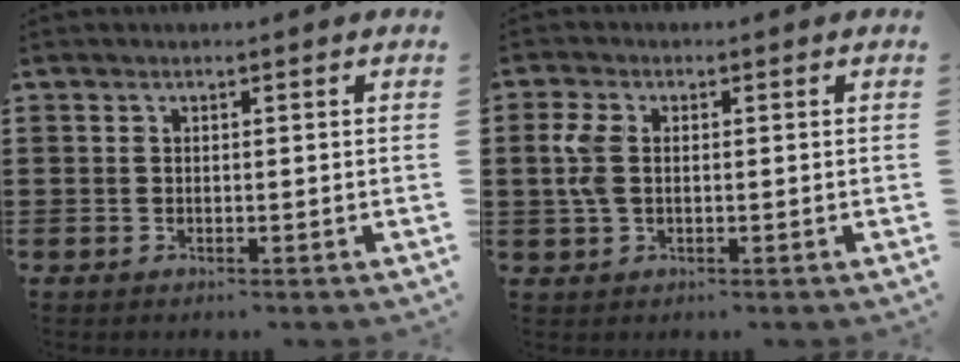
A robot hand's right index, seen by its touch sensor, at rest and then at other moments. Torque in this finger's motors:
{"motor_torque": [0.79, 0.38, 0.12, 0.09]}